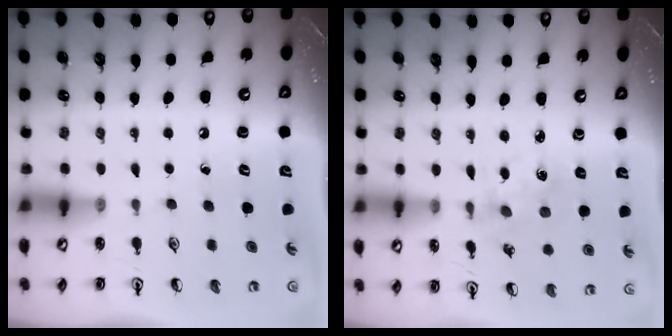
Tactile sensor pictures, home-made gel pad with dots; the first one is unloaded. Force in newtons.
{"total": 1.7, "press": 1.6, "slide": 0.3}